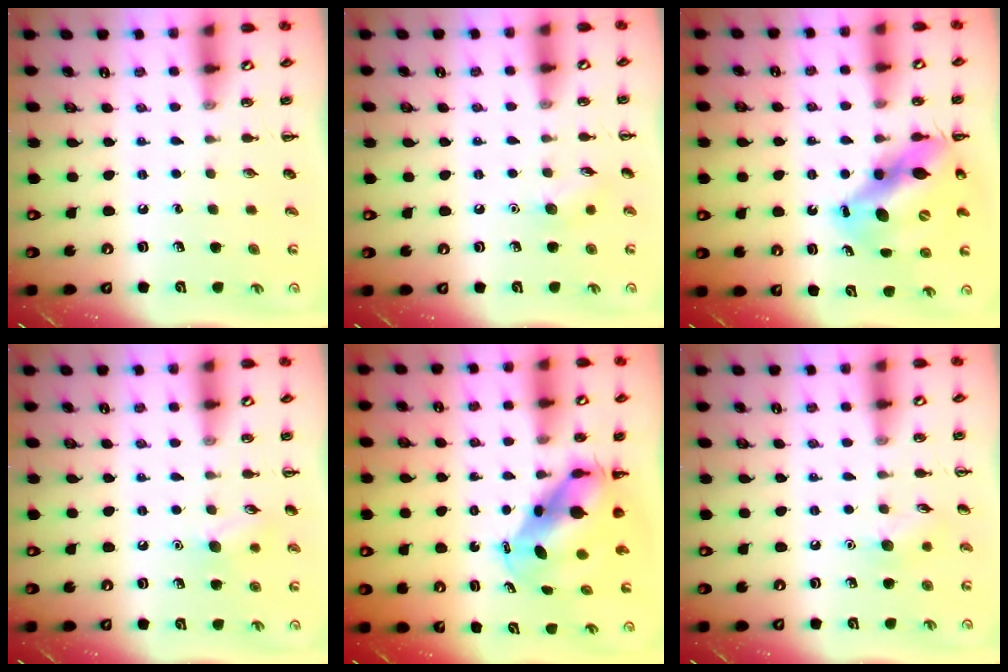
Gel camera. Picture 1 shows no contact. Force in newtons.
{"total": 5.6, "press": 5.4, "slide": 1.5}
{"total": 13.4, "press": 12.9, "slide": 3.8}
{"total": 8.5, "press": 8.3, "slide": 2.0}
{"total": 7.6, "press": 7.1, "slide": 2.5}
{"total": 6.6, "press": 6.4, "slide": 1.5}